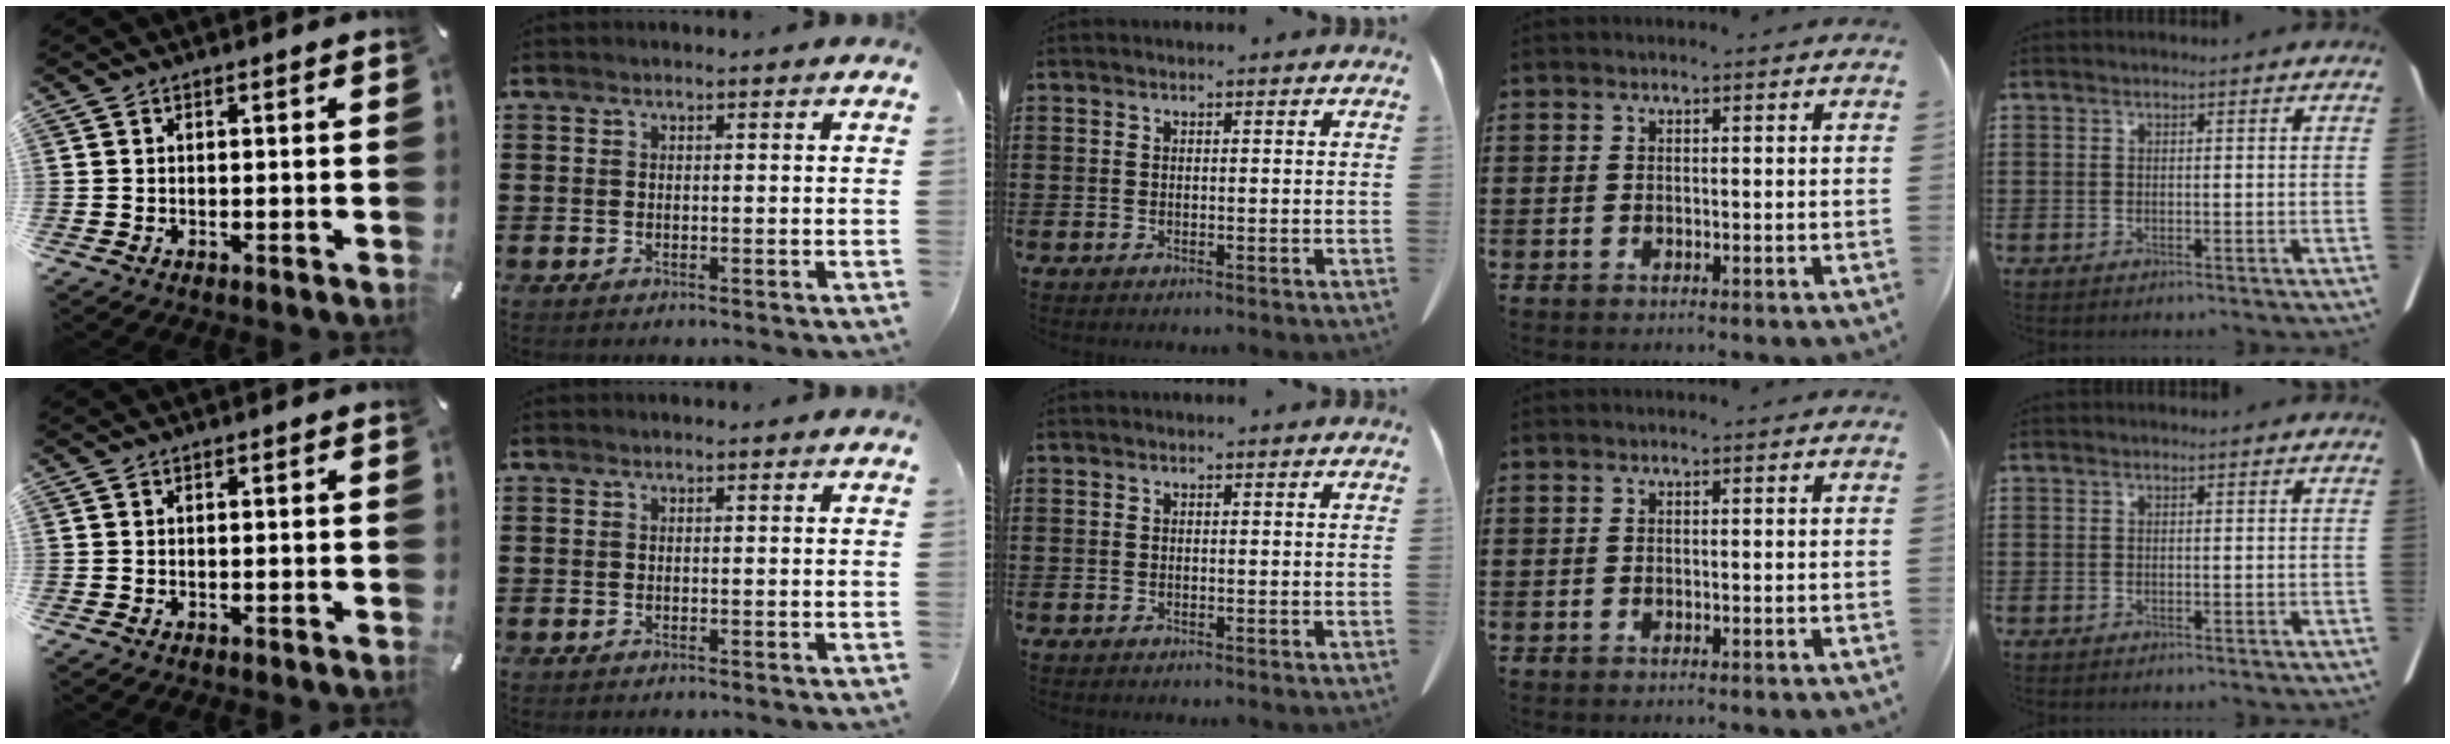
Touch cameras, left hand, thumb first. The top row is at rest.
{}